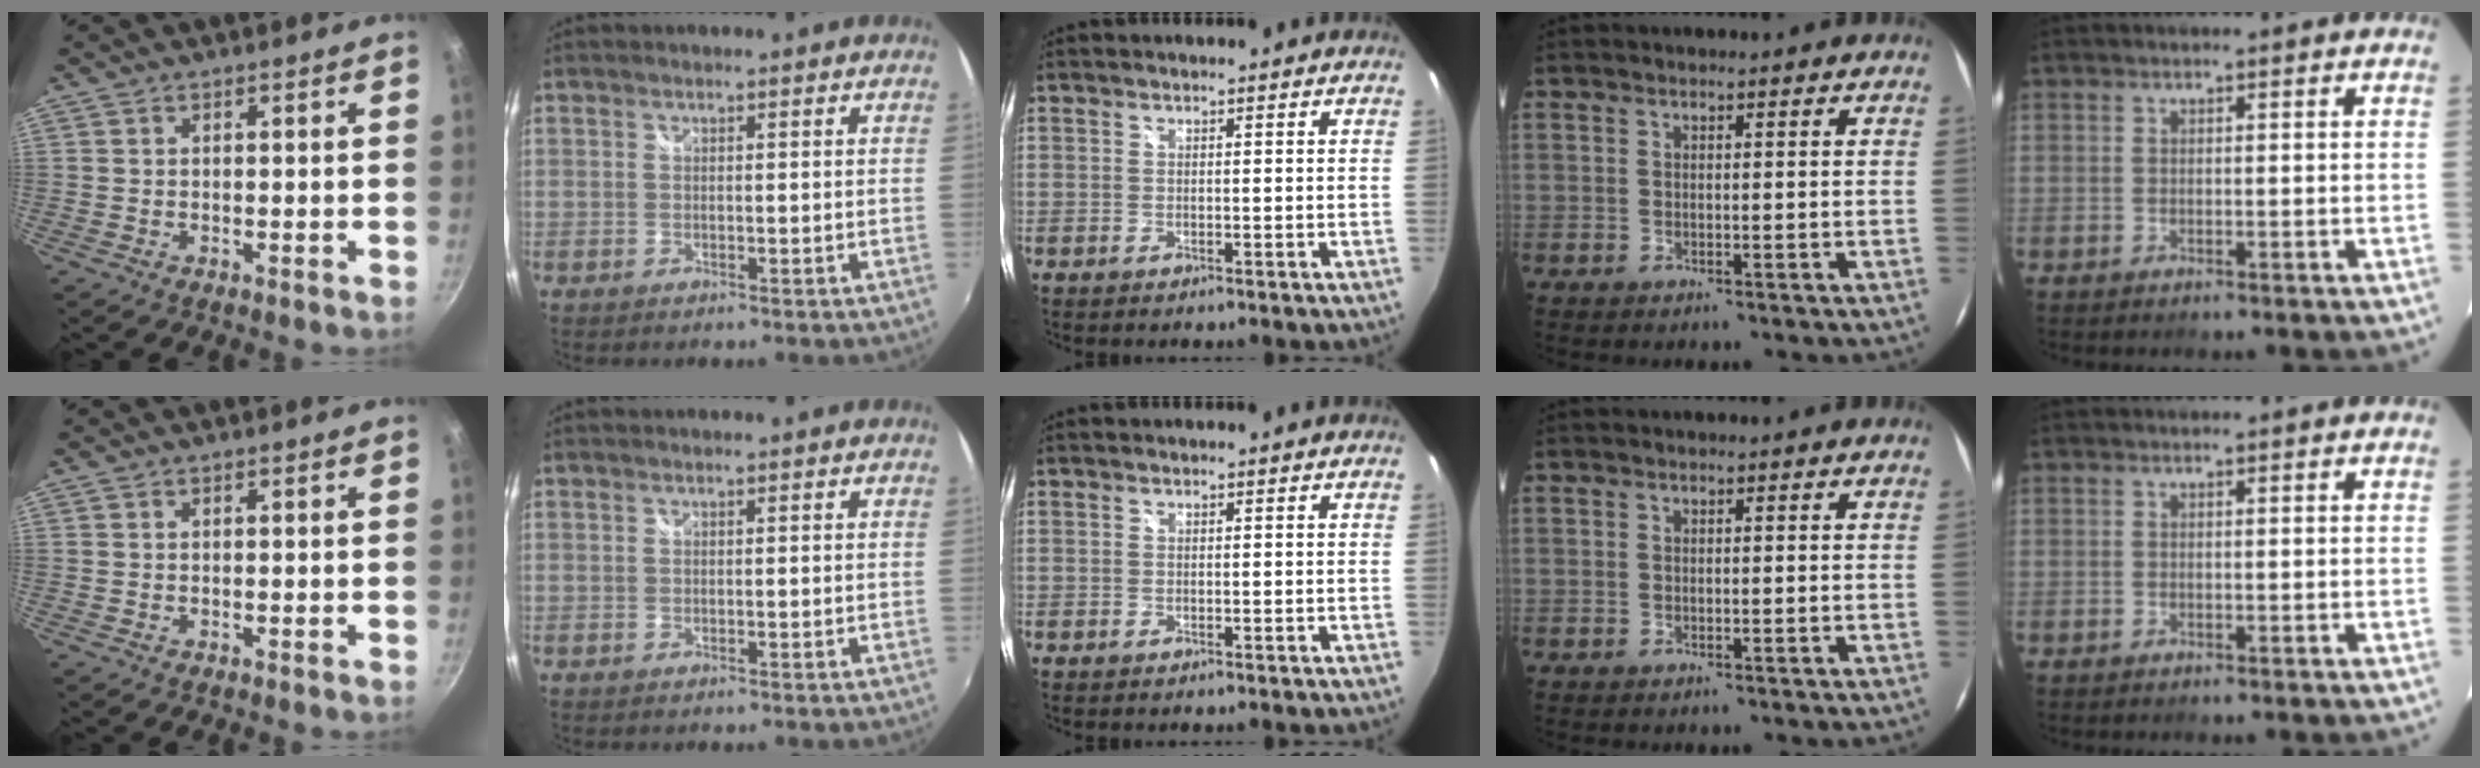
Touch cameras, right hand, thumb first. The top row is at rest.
{}